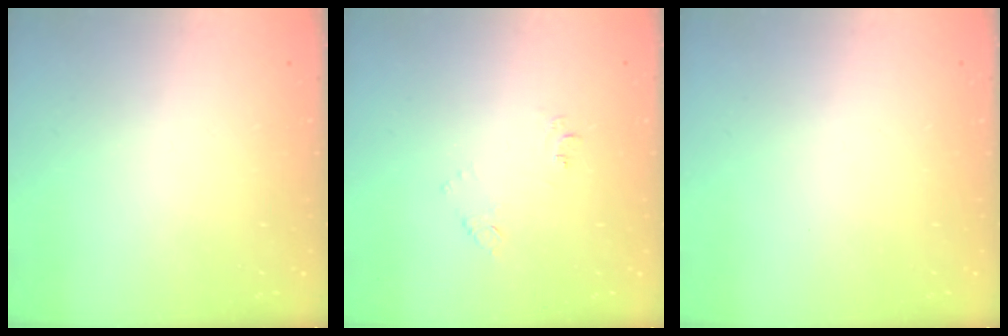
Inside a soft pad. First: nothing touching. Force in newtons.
{"total": 7.9, "press": 7.9, "slide": 0.6}
{"total": 0.0}